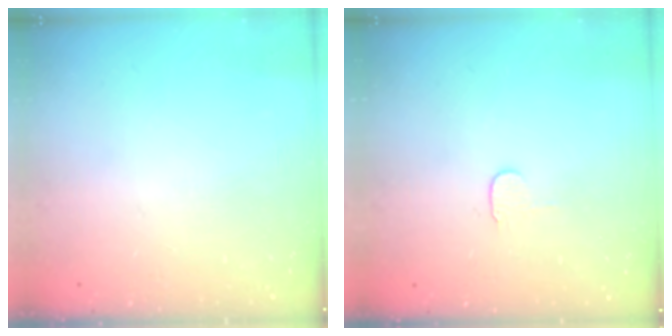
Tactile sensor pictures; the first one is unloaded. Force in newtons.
{"total": 3.9, "press": 3.8, "slide": 0.4}